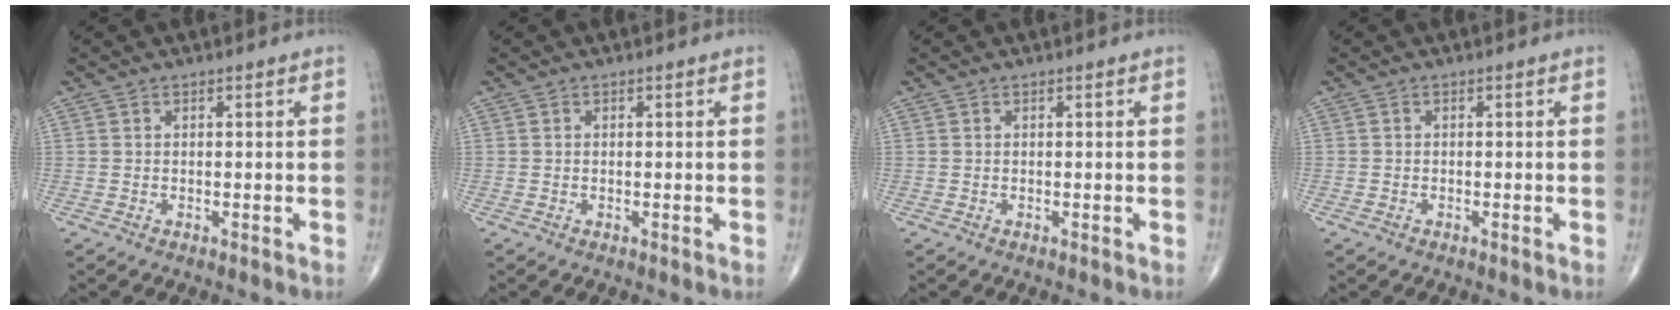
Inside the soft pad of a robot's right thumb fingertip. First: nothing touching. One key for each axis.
{"total": 0.0}
{"total": 0.0}
{"total": 0.6, "fx": -0.4, "fy": 0.3, "fz": 0.2, "tx": -0.005, "ty": -0.001, "tz": -0.011}